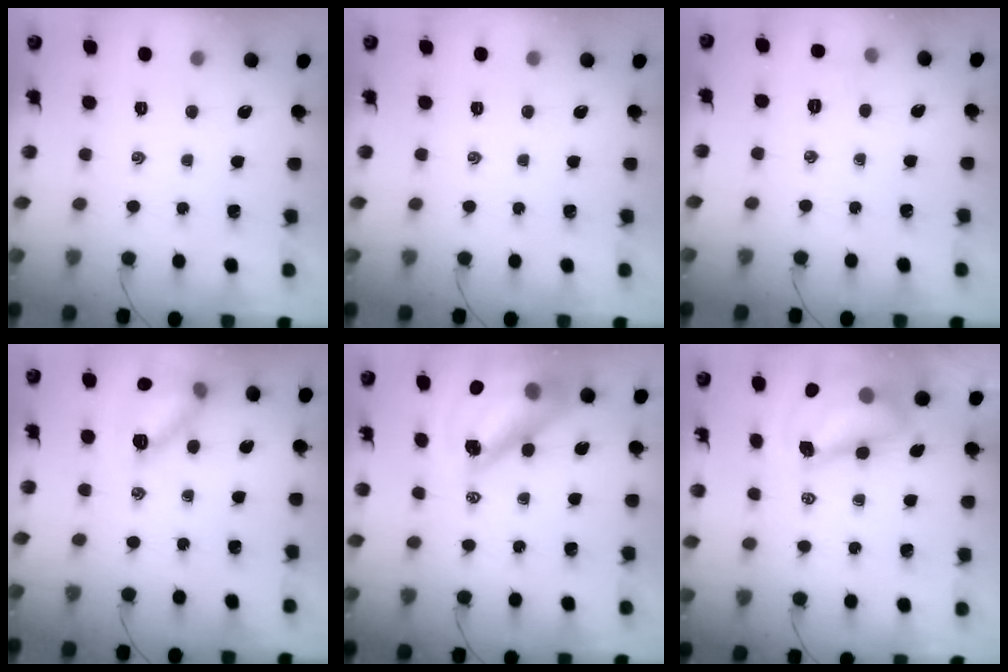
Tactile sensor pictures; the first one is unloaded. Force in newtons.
{"total": 0.0}
{"total": 4.5, "press": 4.3, "slide": 1.3}
{"total": 13.5, "press": 13.5, "slide": 1.1}
{"total": 16.7, "press": 16.0, "slide": 4.8}
{"total": 10.4, "press": 10.0, "slide": 2.8}